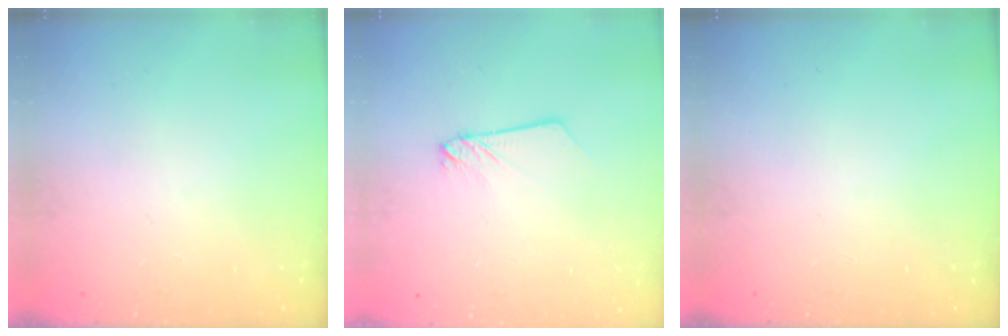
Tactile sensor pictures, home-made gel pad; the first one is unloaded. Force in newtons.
{"total": 2.2, "press": 2.2, "slide": 0.1}
{"total": 0.0}